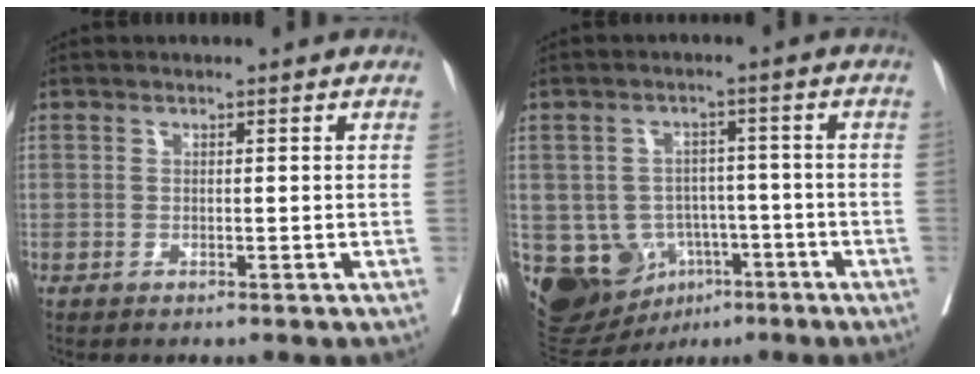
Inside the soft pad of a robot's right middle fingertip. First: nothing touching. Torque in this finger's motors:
{"motor_torque": [0.20, -0.17, 0.02, 0.00]}